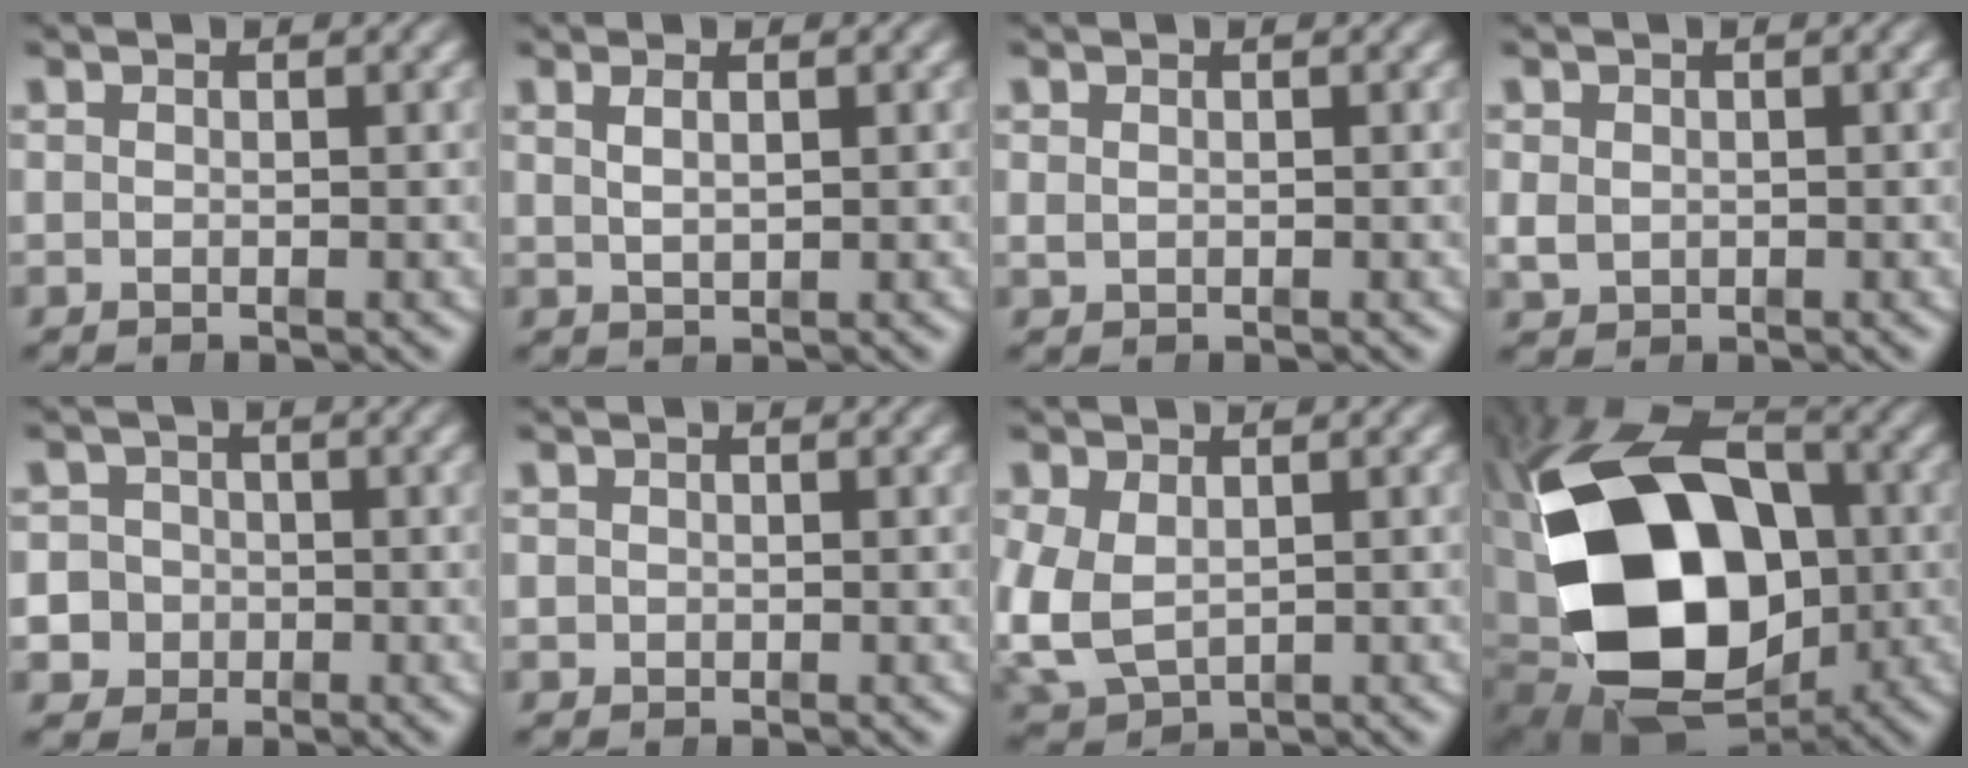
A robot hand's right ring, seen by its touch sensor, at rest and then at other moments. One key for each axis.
{"total": 1.1, "fx": 0.7, "fy": -0.5, "fz": 0.8, "tx": -0.011, "ty": -0.001, "tz": 0.022}
{"total": 0.0}
{"total": 1.6, "fx": -0.4, "fy": 1.4, "fz": 0.6, "tx": -0.019, "ty": -0.012, "tz": 0.004}
{"total": 6.9, "fx": -1.6, "fy": 6.5, "fz": 1.7, "tx": -0.050, "ty": -0.029, "tz": -0.024}
{"total": 0.6, "fx": -0.1, "fy": 0.6, "fz": 0.0, "tx": -0.002, "ty": -0.003, "tz": 0.000}
{"total": 6.6, "fx": -1.0, "fy": 5.8, "fz": 2.9, "tx": -0.107, "ty": -0.040, "tz": 0.002}
{"total": 24.0, "fx": -1.5, "fy": 15.7, "fz": 18.1, "tx": -0.343, "ty": -0.057, "tz": 0.001}